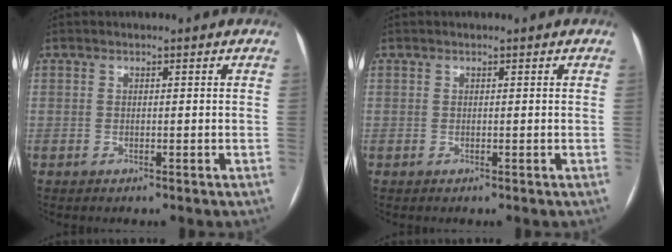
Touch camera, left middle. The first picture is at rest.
{"total": 0.0}